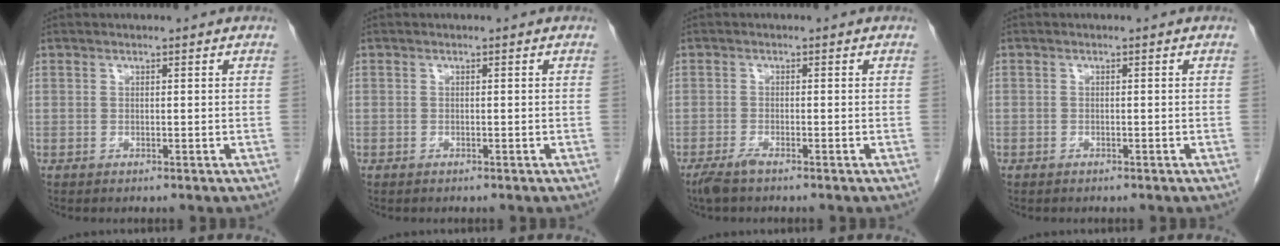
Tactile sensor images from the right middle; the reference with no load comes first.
{"total": 0.0}
{"total": 2.6, "force": [-2.0, 0.3, 1.6], "torque": [-0.038, -0.006, -0.039]}
{"total": 0.6, "force": [-0.4, 0.4, 0.0], "torque": [0.000, 0.004, -0.008]}